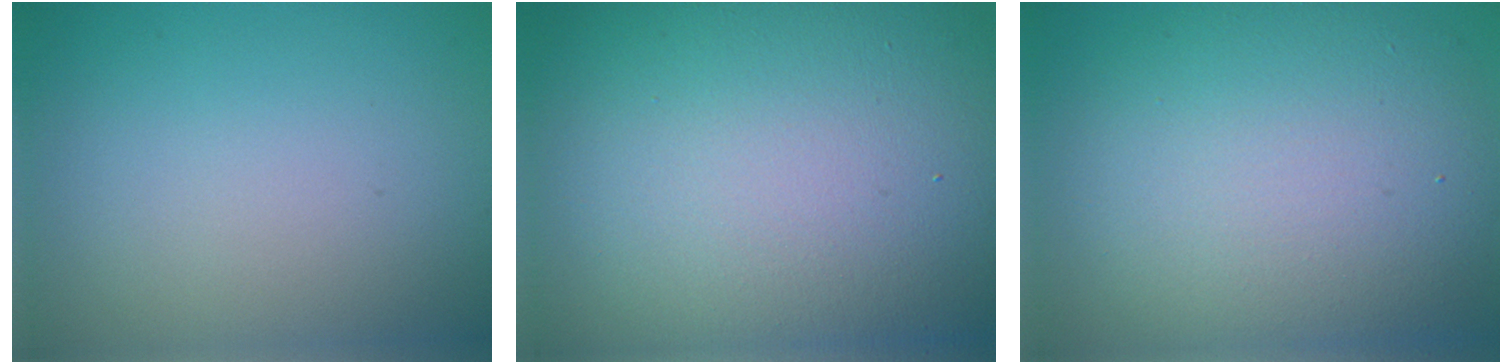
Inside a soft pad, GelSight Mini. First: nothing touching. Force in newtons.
{"total": 20.1, "press": 20.1, "slide": 1.0}
{"total": 10.5, "press": 10.5, "slide": 0.4}